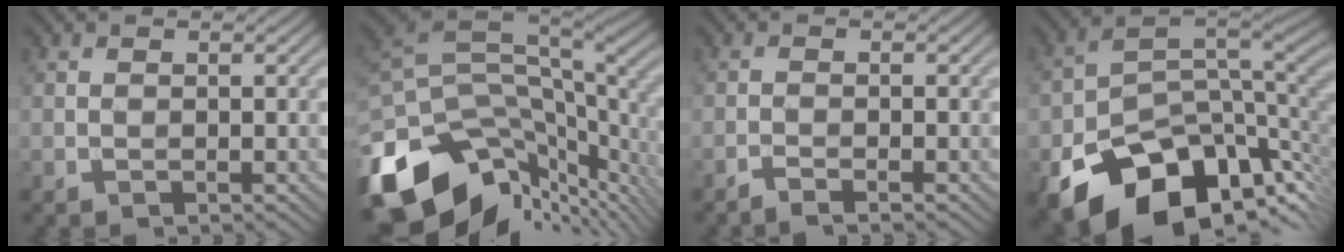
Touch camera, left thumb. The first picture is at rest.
{"total": 15.9, "force": [-6.5, 8.6, 11.7], "torque": [-0.279, -0.024, -0.102]}
{"total": 1.4, "force": [-1.3, -0.1, 0.7], "torque": [-0.012, 0.005, -0.031]}
{"total": 16.6, "force": [-7.4, 10.8, 10.2], "torque": [-0.187, -0.053, -0.103]}